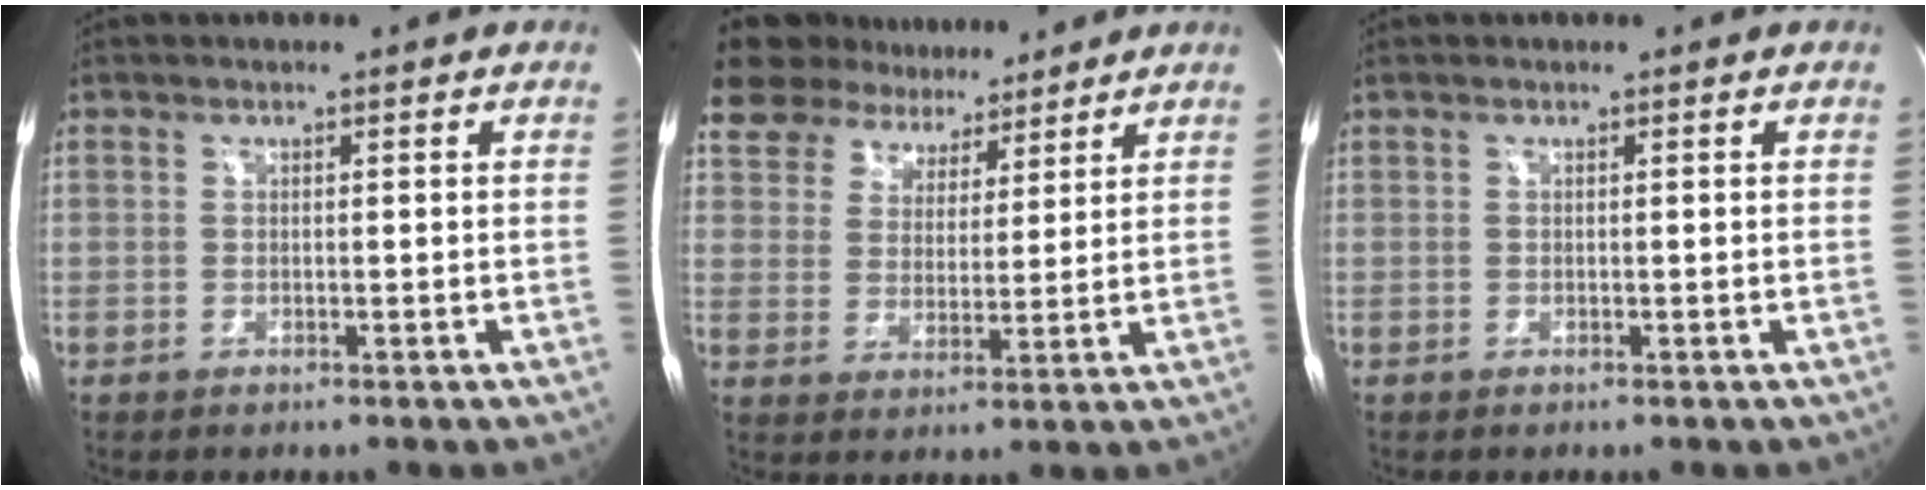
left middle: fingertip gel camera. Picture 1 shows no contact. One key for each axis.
{"total": 10.7, "fx": 9.0, "fy": 5.3, "fz": 2.4, "tx": -0.040, "ty": 0.021, "tz": 0.149}
{"total": 0.0}